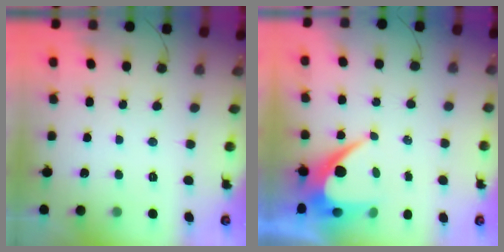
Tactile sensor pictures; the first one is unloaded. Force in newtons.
{"total": 9.1, "press": 9.1, "slide": 0.7}